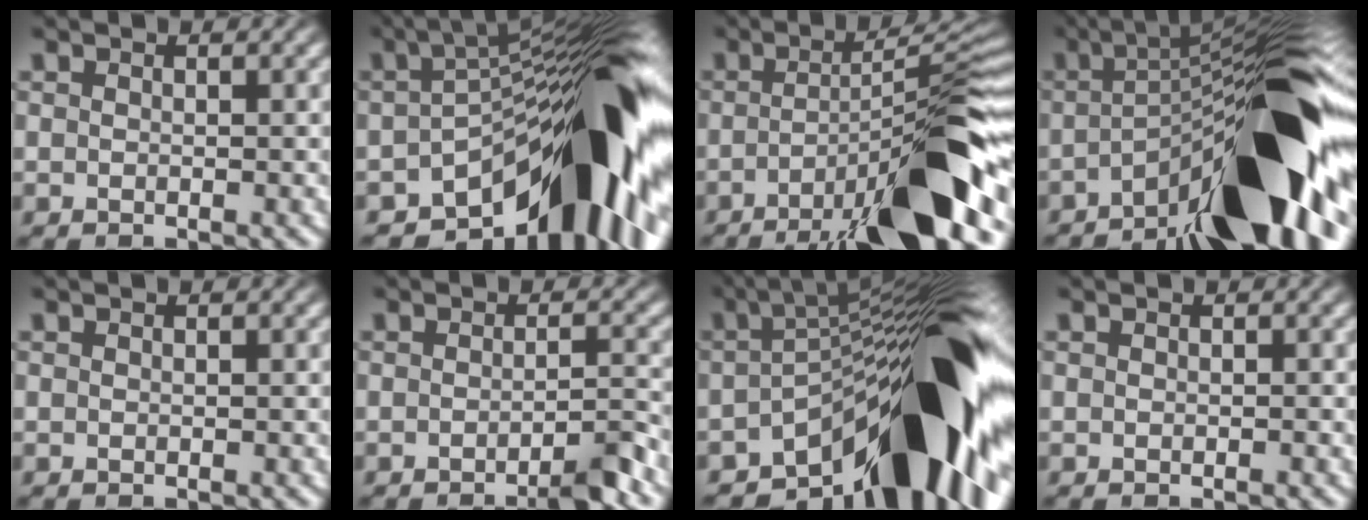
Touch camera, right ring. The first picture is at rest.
{"total": 16.2, "force": [-3.8, 6.3, 14.4], "torque": [-0.189, -0.015, -0.045]}
{"total": 10.3, "force": [-4.3, 2.0, 9.2], "torque": [-0.119, 0.002, -0.059]}
{"total": 17.3, "force": [-4.1, 5.5, 15.9], "torque": [-0.211, -0.001, -0.050]}
{"total": 0.0}
{"total": 2.6, "force": [-1.9, 0.3, 1.7], "torque": [-0.021, -0.001, -0.038]}
{"total": 18.4, "force": [-3.5, 7.3, 16.6], "torque": [-0.218, -0.014, -0.043]}
{"total": 0.0}